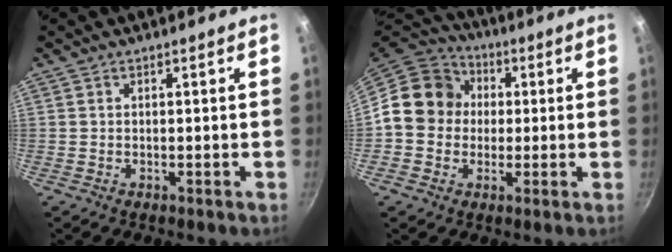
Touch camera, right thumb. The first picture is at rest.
{"total": 12.8, "force": [1.0, 11.5, 5.6], "torque": [-0.061, 0.023, -0.006]}